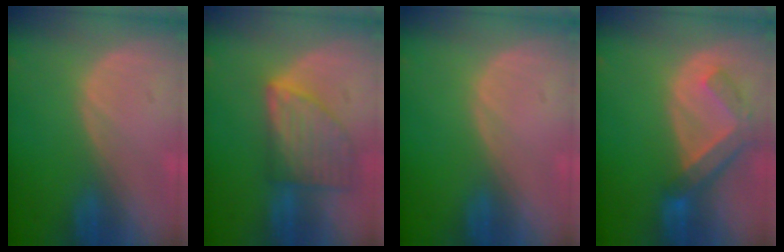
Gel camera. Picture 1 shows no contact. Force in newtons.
{"total": 8.1, "press": 7.4, "slide": 3.4}
{"total": 0.0}
{"total": 7.0, "press": 6.1, "slide": 3.4}